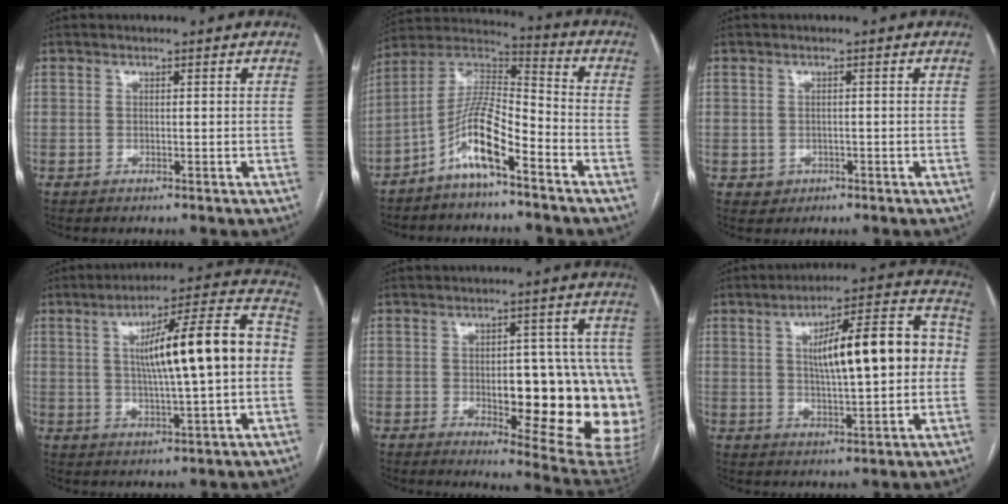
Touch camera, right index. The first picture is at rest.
{"total": 10.8, "force": [-6.1, 2.1, 8.7], "torque": [-0.174, 0.019, -0.120]}
{"total": 2.0, "force": [-0.7, 1.9, 0.2], "torque": [0.004, 0.008, -0.004]}
{"total": 16.3, "force": [1.1, 1.9, 16.1], "torque": [-0.244, 0.036, 0.015]}
{"total": 19.6, "force": [-2.4, 5.9, 18.5], "torque": [-0.151, 0.020, -0.005]}
{"total": 15.9, "force": [1.6, 4.1, 15.2], "torque": [-0.220, 0.044, 0.026]}